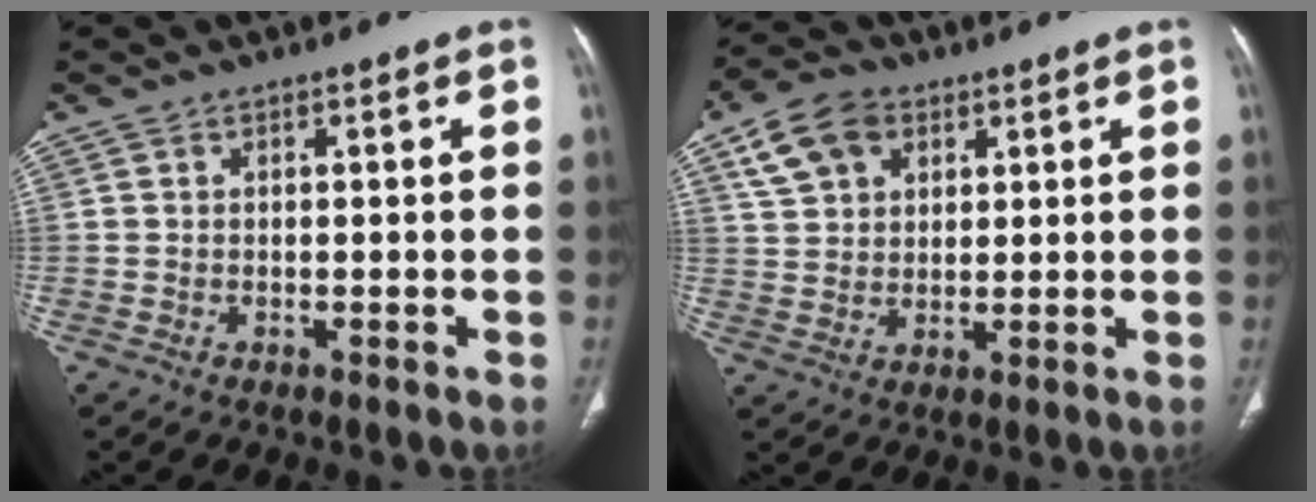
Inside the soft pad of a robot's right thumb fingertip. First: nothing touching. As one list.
[{"total": 9.4, "force": [4.5, 6.6, 5.0], "torque": [-0.076, -0.003, 0.086]}]